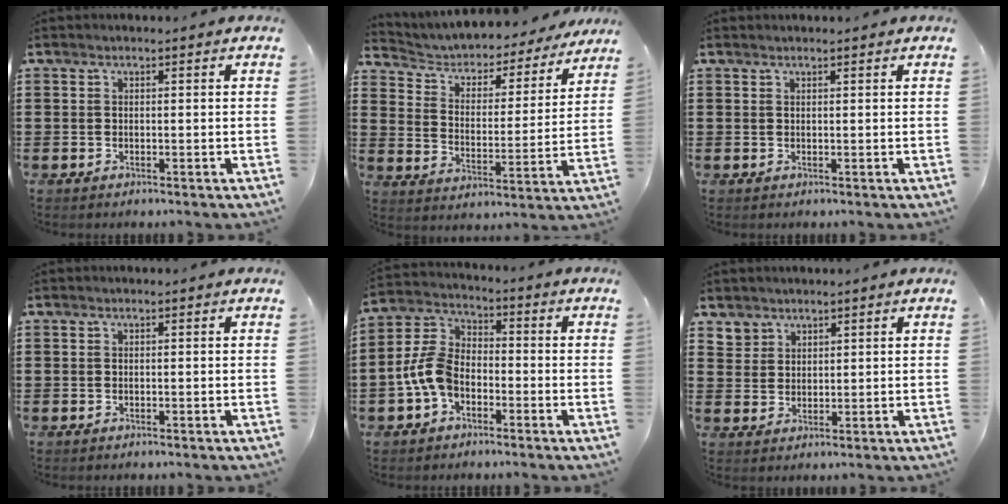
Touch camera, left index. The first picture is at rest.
{"total": 3.6, "force": [3.3, 1.4, 0.6], "torque": [-0.033, -0.025, 0.047]}
{"total": 0.5, "force": [0.4, 0.0, 0.2], "torque": [-0.006, 0.000, 0.010]}
{"total": 0.0}
{"total": 7.4, "force": [-2.9, 4.8, 4.9], "torque": [-0.146, -0.001, -0.068]}
{"total": 3.0, "force": [2.2, 1.9, -0.2], "torque": [-0.008, 0.004, 0.044]}